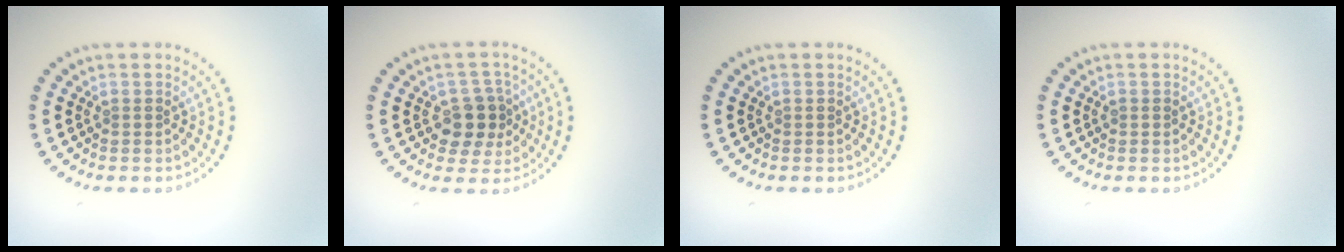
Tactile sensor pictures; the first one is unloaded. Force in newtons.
{"total": 3.7, "press": 3.4, "slide": 1.4}
{"total": 0.0}
{"total": 0.5, "press": 0.5, "slide": 0.1}